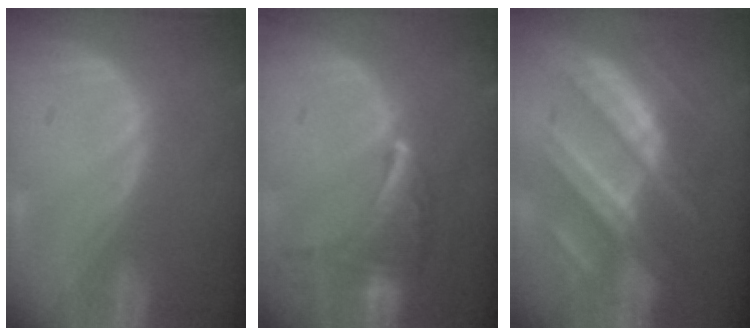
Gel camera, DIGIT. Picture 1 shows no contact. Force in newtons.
{"total": 9.2, "press": 8.1, "slide": 4.3}
{"total": 9.9, "press": 9.8, "slide": 0.9}